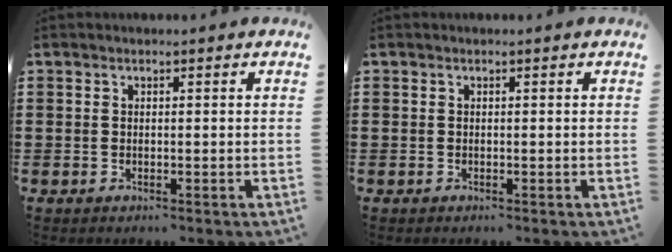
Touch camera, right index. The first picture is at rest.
{"total": 0.0}